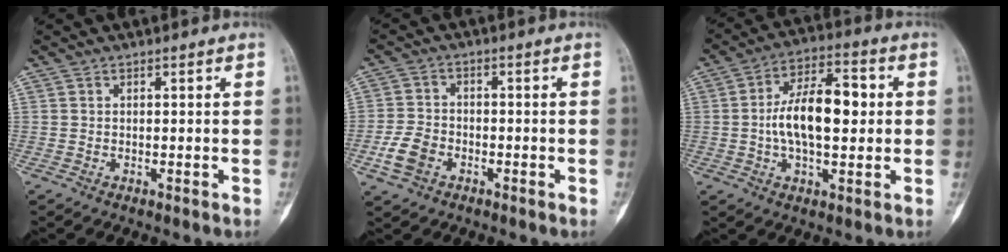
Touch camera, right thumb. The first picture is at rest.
{"total": 6.0, "force": [-2.6, 4.3, 3.4], "torque": [-0.066, 0.014, -0.050]}
{"total": 13.5, "force": [0.7, 6.5, 11.8], "torque": [-0.190, 0.018, 0.005]}